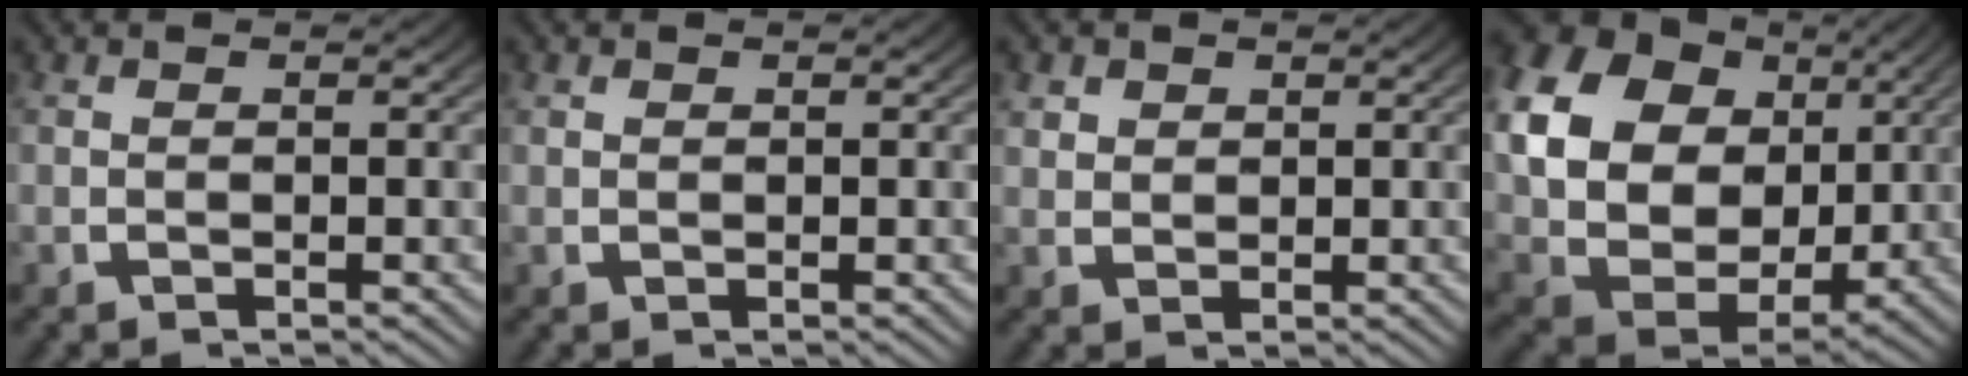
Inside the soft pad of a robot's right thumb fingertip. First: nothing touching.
{"total": 0.5, "force": [0.4, 0.3, 0.1], "torque": [-0.002, -0.002, 0.011]}
{"total": 2.0, "force": [1.1, 1.5, 0.8], "torque": [-0.017, -0.004, 0.027]}
{"total": 18.7, "force": [2.2, 14.4, 11.7], "torque": [-0.276, -0.040, 0.043]}